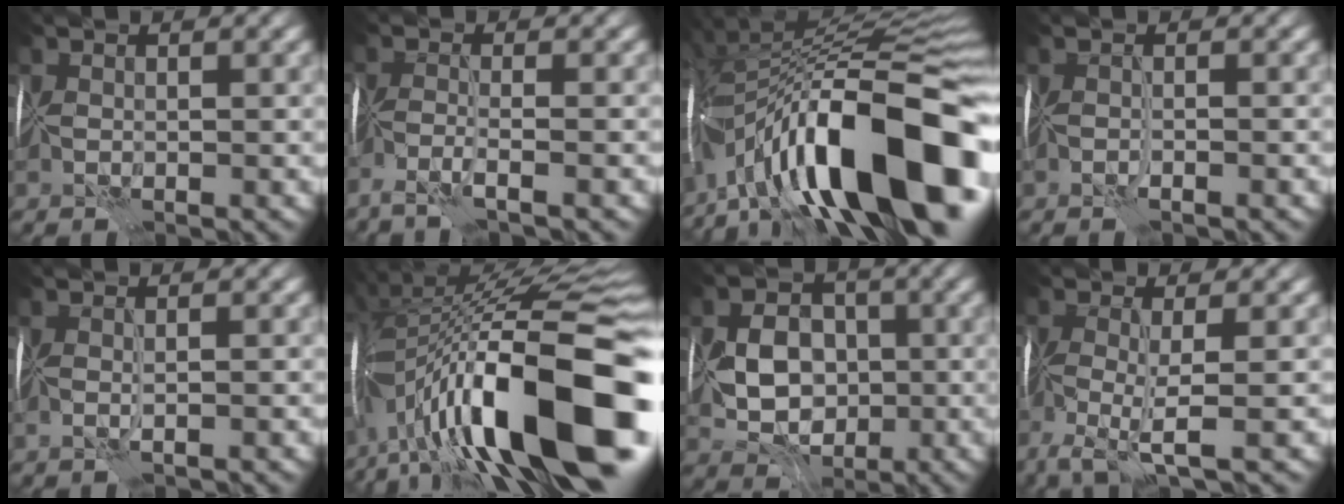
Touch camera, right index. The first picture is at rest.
{"total": 2.7, "force": [-2.3, -1.2, 0.8], "torque": [-0.017, -0.008, -0.060]}
{"total": 17.2, "force": [-7.3, 4.9, 14.8], "torque": [-0.209, 0.044, -0.148]}
{"total": 1.4, "force": [-0.7, -1.1, -0.3], "torque": [0.007, -0.003, -0.015]}
{"total": 1.0, "force": [-0.3, -1.0, 0.0], "torque": [0.003, -0.005, -0.005]}
{"total": 17.9, "force": [-6.1, 4.9, 16.2], "torque": [-0.243, 0.031, -0.112]}
{"total": 5.5, "force": [-0.9, 3.9, 3.7], "torque": [-0.056, -0.001, -0.023]}
{"total": 3.5, "force": [-2.0, -0.6, 2.8], "torque": [-0.062, -0.017, -0.045]}